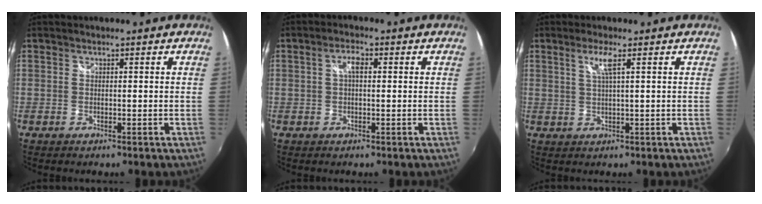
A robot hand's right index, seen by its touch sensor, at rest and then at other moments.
{"total": 2.7, "force": [0.4, 1.1, 2.4], "torque": [-0.047, 0.009, 0.005]}
{"total": 3.1, "force": [1.3, -0.4, 2.8], "torque": [-0.055, -0.003, 0.026]}